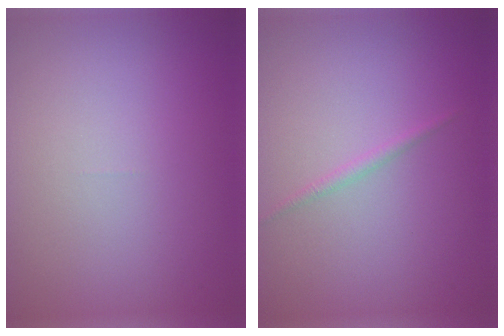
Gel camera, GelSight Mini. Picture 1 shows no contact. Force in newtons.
{"total": 0.8, "press": 0.8, "slide": 0.0}